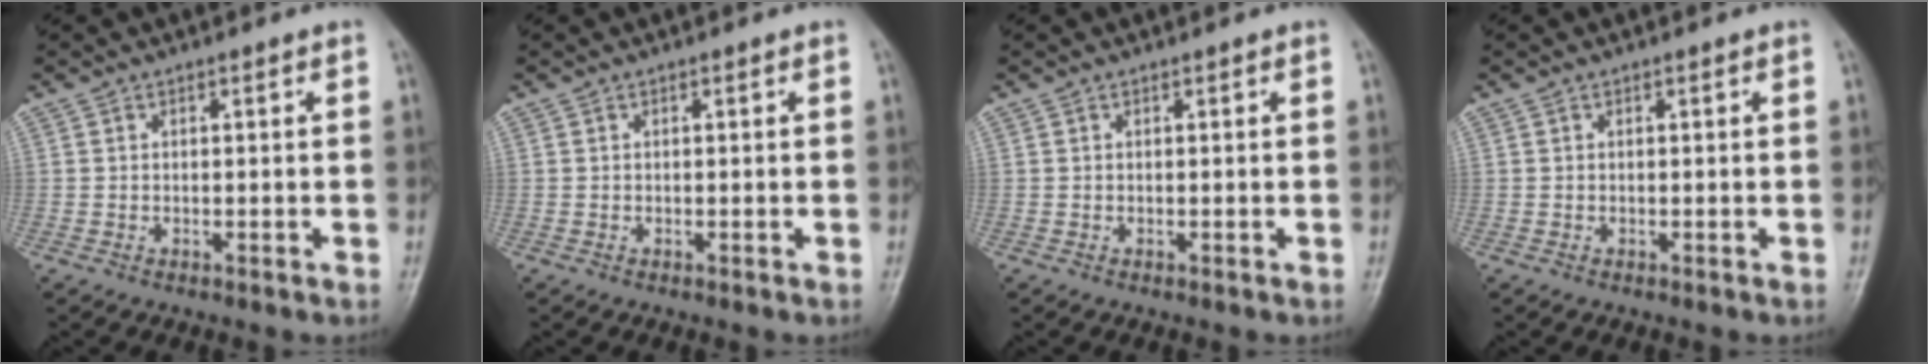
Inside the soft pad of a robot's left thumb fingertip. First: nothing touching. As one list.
[{"total": 0.0}, {"total": 0.0}, {"total": 0.0}]